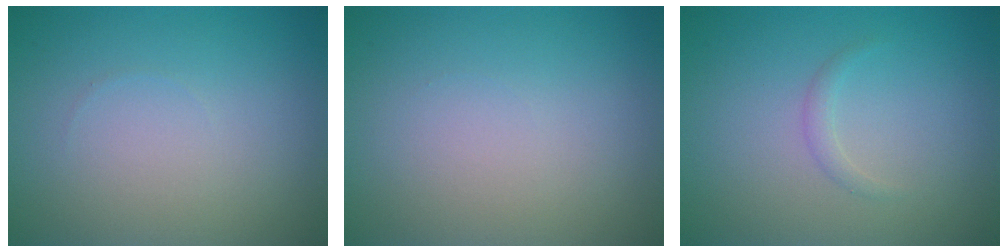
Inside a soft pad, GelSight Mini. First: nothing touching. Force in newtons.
{"total": 0.0}
{"total": 0.8, "press": 0.8, "slide": 0.0}